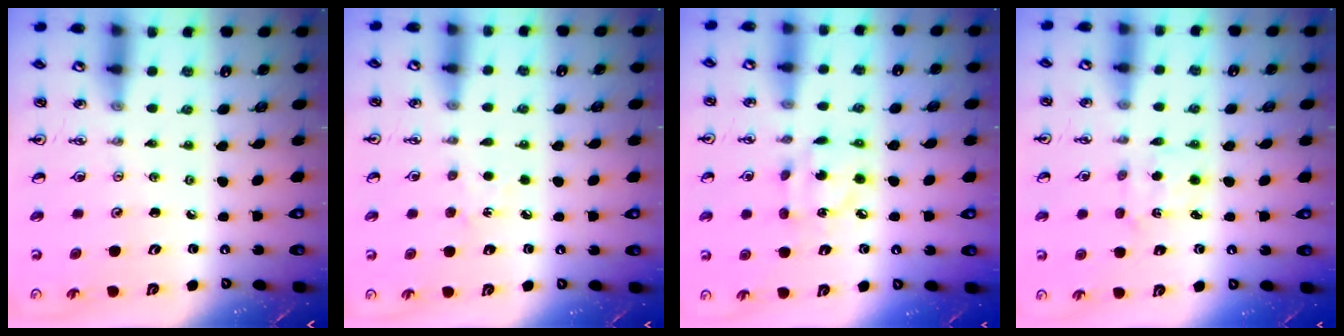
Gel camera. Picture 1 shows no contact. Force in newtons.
{"total": 3.7, "press": 3.6, "slide": 0.4}
{"total": 6.7, "press": 6.7, "slide": 0.1}
{"total": 2.3, "press": 2.1, "slide": 0.7}